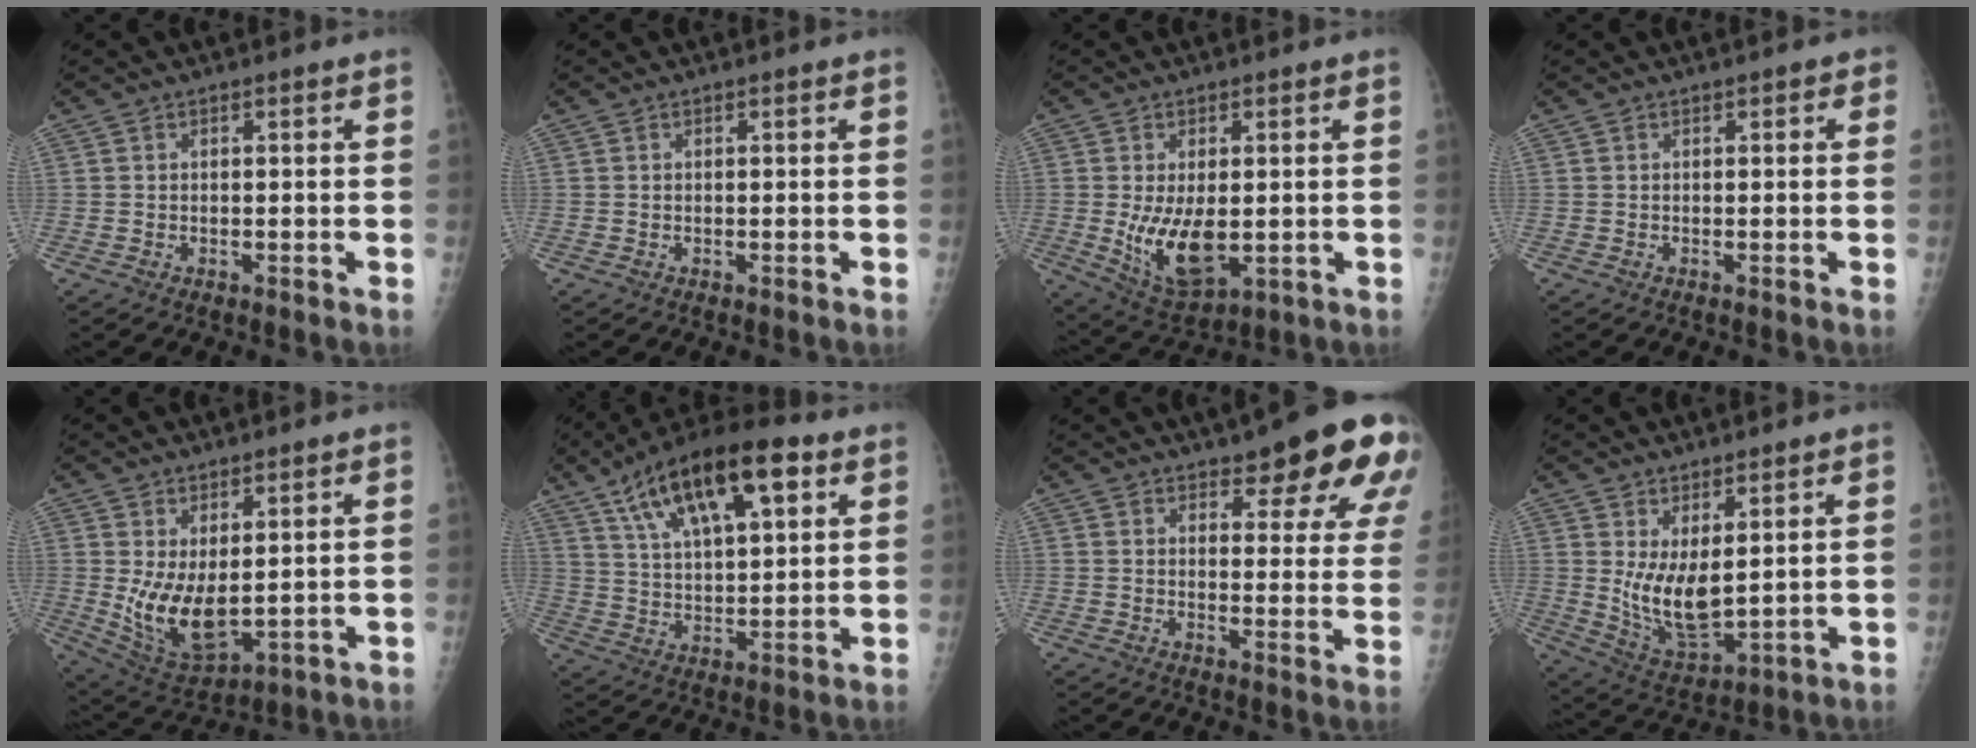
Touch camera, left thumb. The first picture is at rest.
{"total": 0.0}
{"total": 10.4, "force": [-1.1, 5.4, 8.8], "torque": [-0.143, -0.021, 0.001]}
{"total": 1.2, "force": [0.4, 0.7, 0.9], "torque": [-0.002, 0.003, 0.002]}
{"total": 10.2, "force": [1.0, 5.2, 8.7], "torque": [-0.143, -0.028, 0.044]}
{"total": 20.0, "force": [9.9, 7.9, 15.4], "torque": [-0.243, -0.013, 0.172]}
{"total": 16.0, "force": [10.0, 5.1, 11.5], "torque": [-0.110, -0.048, 0.116]}
{"total": 9.9, "force": [2.3, 4.3, 8.5], "torque": [-0.143, -0.039, 0.062]}